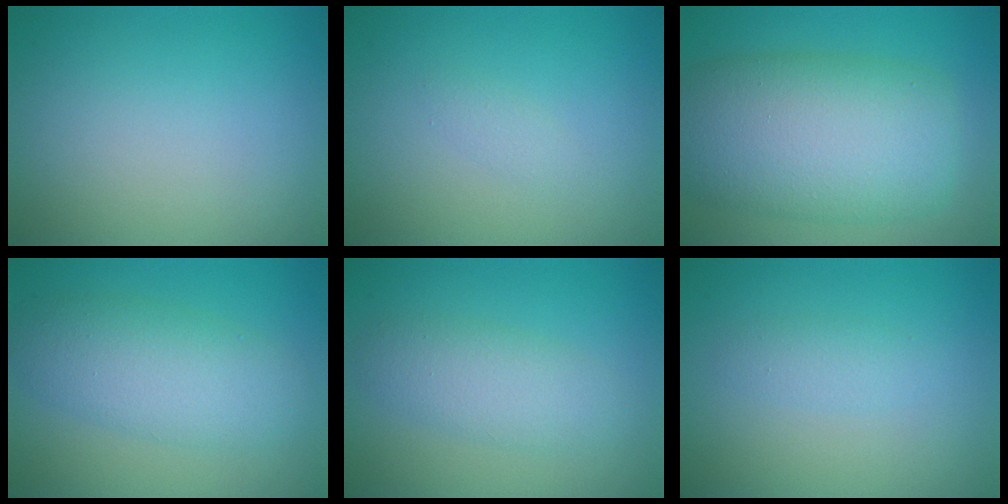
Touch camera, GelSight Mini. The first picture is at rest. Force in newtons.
{"total": 0.8, "press": 0.8, "slide": 0.1}
{"total": 11.4, "press": 11.3, "slide": 0.2}
{"total": 5.4, "press": 5.3, "slide": 0.3}
{"total": 3.2, "press": 3.2, "slide": 0.2}
{"total": 1.4, "press": 1.4, "slide": 0.1}